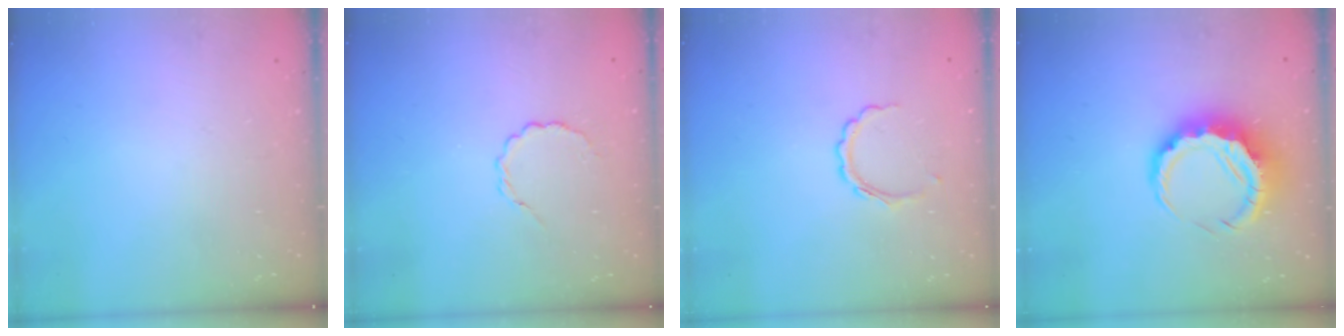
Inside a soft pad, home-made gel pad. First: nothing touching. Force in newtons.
{"total": 2.4, "press": 2.2, "slide": 0.9}
{"total": 6.1, "press": 6.0, "slide": 0.9}
{"total": 10.3, "press": 10.1, "slide": 1.9}